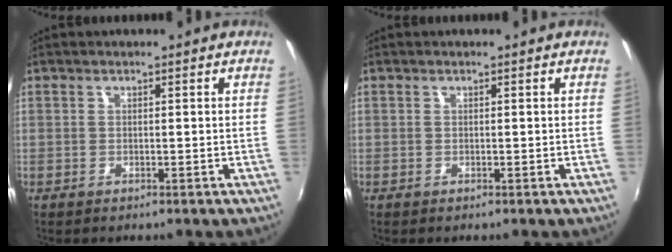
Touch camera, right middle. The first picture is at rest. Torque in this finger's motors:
{"motor_torque": [0.00, 0.00, 0.00, 0.00]}